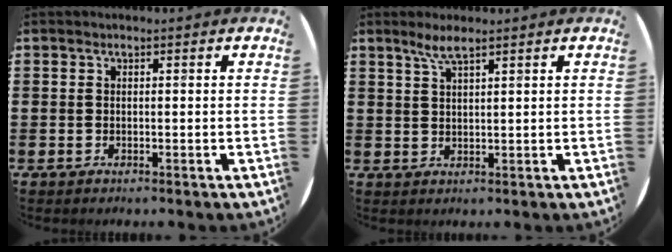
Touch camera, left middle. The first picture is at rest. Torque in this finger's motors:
{"motor_torque": [0.41, -0.32, 0.07, 0.05]}